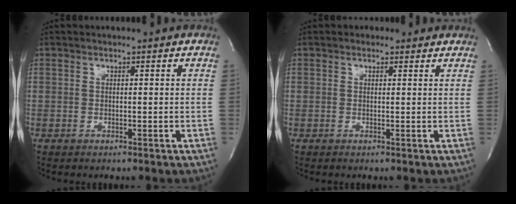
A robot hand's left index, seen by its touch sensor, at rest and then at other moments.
{"total": 1.4, "force": [0.8, 1.1, 0.0], "torque": [0.004, 0.010, 0.006]}